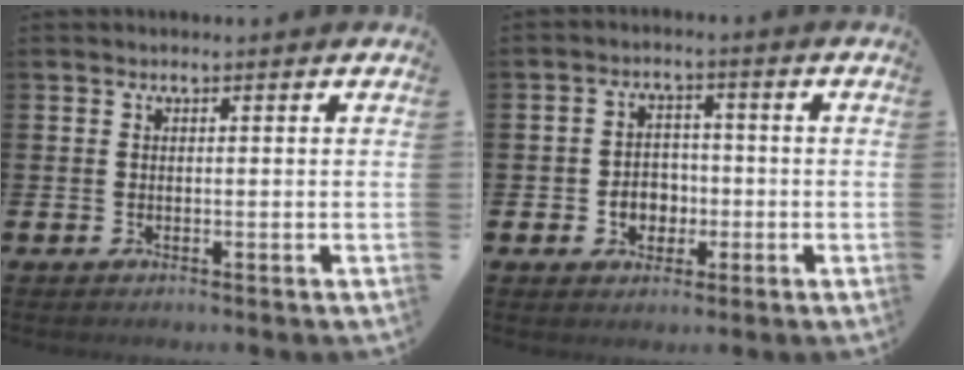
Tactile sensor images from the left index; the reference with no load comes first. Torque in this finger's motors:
{"motor_torque": [0.57, 0.02, 0.10, 0.05]}